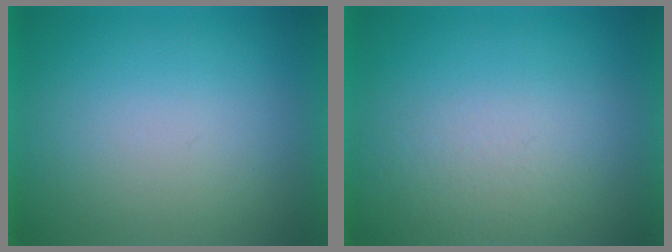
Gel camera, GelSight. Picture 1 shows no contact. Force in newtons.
{"total": 5.1}